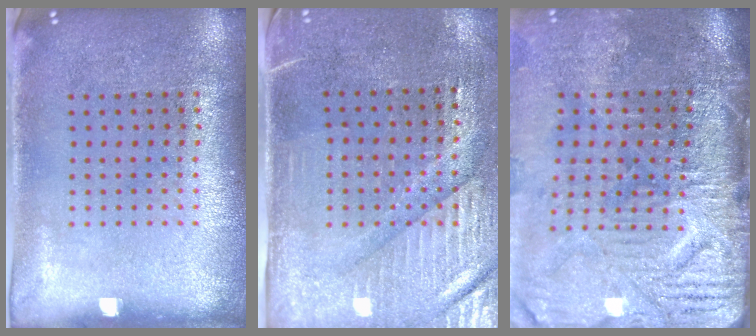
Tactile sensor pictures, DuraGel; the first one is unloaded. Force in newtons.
{"total": 3.3, "press": 2.9, "slide": 1.5}
{"total": 4.8, "press": 3.9, "slide": 2.8}